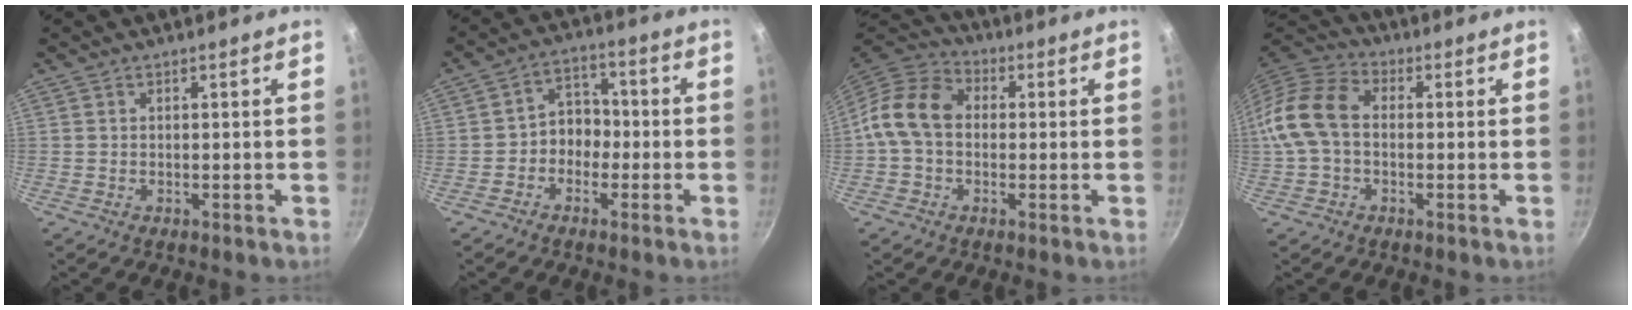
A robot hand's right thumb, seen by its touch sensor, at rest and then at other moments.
{"total": 6.1, "force": [-1.7, 4.9, 3.1], "torque": [-0.003, 0.033, -0.040]}
{"total": 11.3, "force": [0.2, 8.6, 7.3], "torque": [-0.108, 0.027, -0.018]}
{"total": 12.0, "force": [-0.2, 8.4, 8.6], "torque": [-0.151, 0.034, -0.023]}